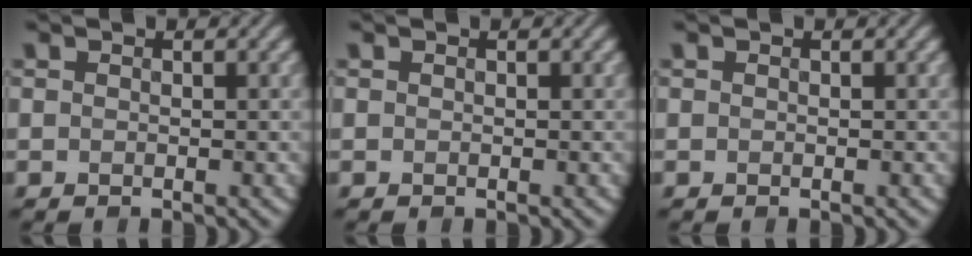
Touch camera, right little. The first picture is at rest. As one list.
[{"total": 0.0}, {"total": 0.0}]